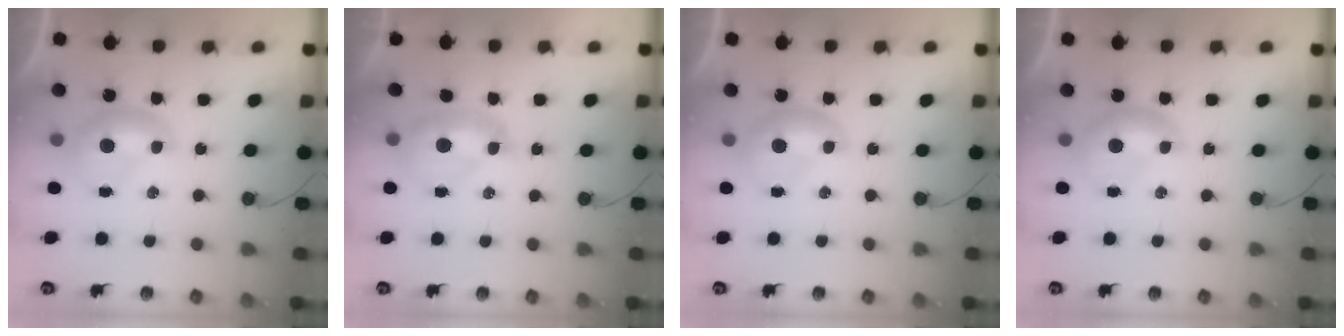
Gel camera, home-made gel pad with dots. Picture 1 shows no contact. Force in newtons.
{"total": 2.1, "press": 2.0, "slide": 0.7}
{"total": 0.0}
{"total": 0.0}